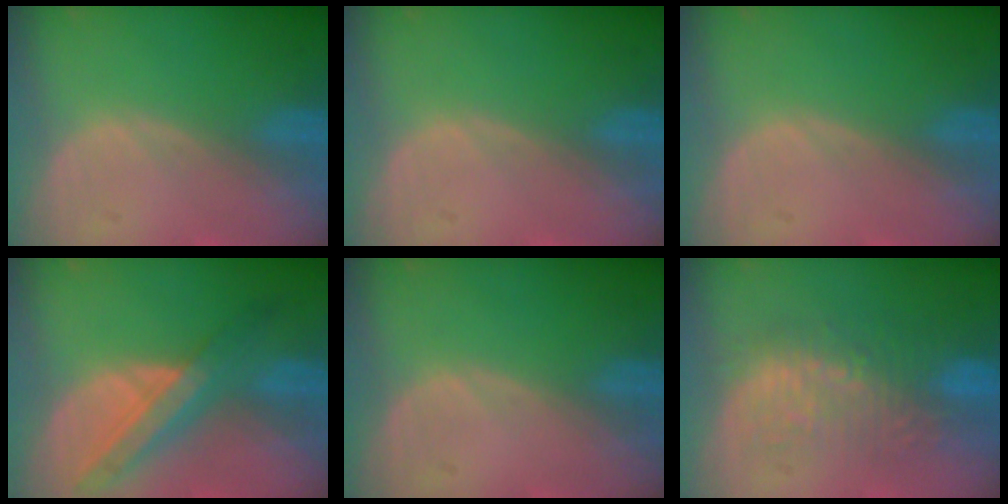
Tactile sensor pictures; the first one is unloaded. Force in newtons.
{"total": 0.0}
{"total": 0.0}
{"total": 7.6, "press": 7.0, "slide": 2.8}
{"total": 0.0}
{"total": 10.1, "press": 9.0, "slide": 4.5}